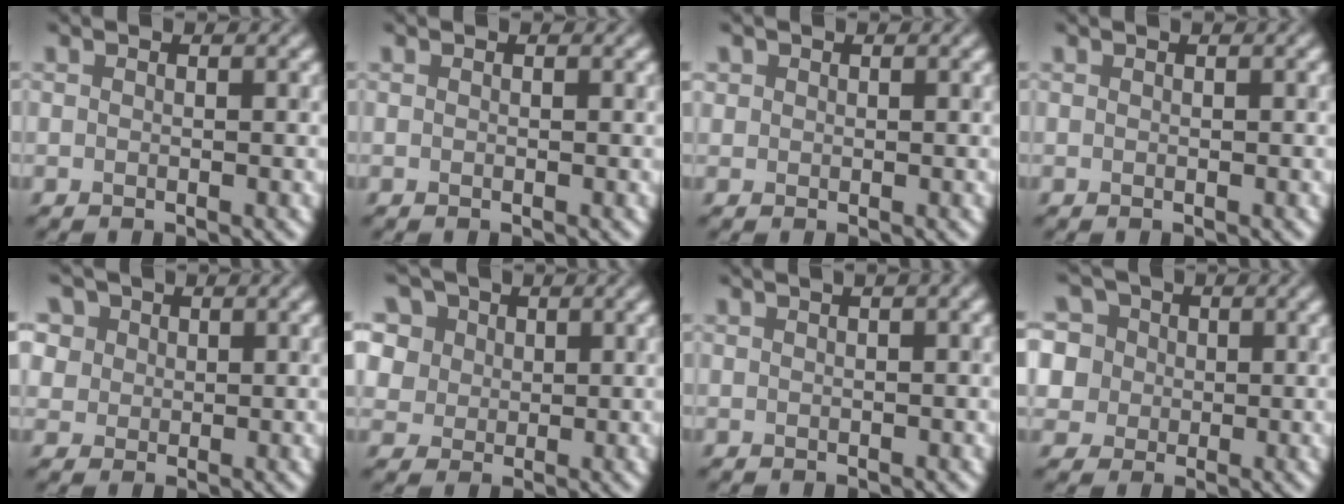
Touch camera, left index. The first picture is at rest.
{"total": 0.0}
{"total": 0.6, "force": [0.3, 0.6, 0.0], "torque": [0.006, -0.002, 0.007]}
{"total": 0.8, "force": [0.4, 0.2, 0.6], "torque": [-0.006, 0.008, 0.003]}
{"total": 6.0, "force": [3.2, 4.5, 2.4], "torque": [-0.067, 0.014, 0.047]}
{"total": 10.3, "force": [5.7, 7.3, 4.5], "torque": [-0.110, 0.026, 0.081]}
{"total": 4.2, "force": [2.0, 1.9, 3.2], "torque": [-0.018, 0.031, 0.007]}
{"total": 9.4, "force": [4.1, 7.4, 4.1], "torque": [-0.081, 0.034, 0.042]}